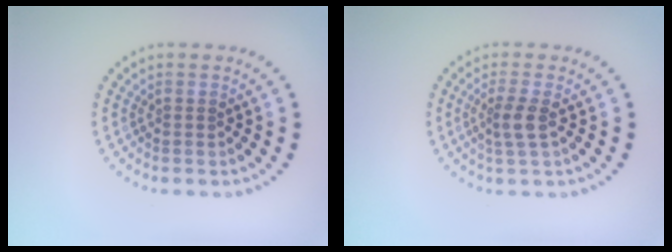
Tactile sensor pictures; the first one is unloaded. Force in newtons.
{"total": 2.0, "press": 1.7, "slide": 1.1}